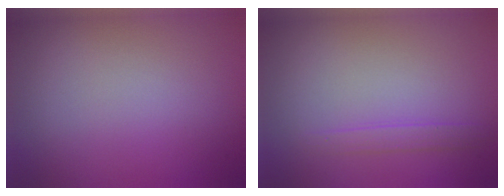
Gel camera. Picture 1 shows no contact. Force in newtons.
{"total": 1.1, "press": 1.1, "slide": 0.0}